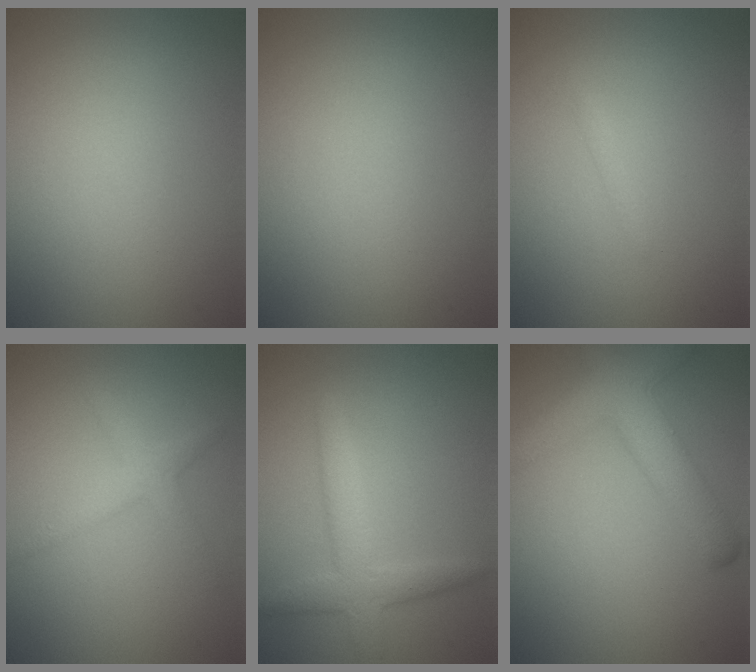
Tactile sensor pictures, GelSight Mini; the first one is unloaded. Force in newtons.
{"total": 0.0}
{"total": 0.7, "press": 0.7, "slide": 0.1}
{"total": 2.4, "press": 2.4, "slide": 0.1}
{"total": 2.8, "press": 2.8, "slide": 0.2}
{"total": 6.2, "press": 6.1, "slide": 0.4}